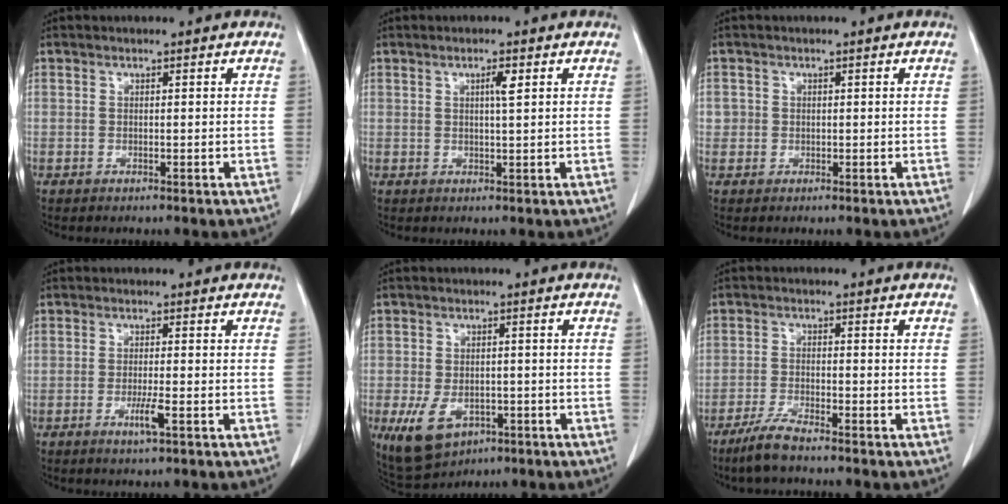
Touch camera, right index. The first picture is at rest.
{"total": 1.8, "force": [0.7, 0.1, 1.7], "torque": [-0.033, 0.000, 0.011]}
{"total": 1.5, "force": [0.1, 1.5, 0.1], "torque": [0.014, 0.007, 0.000]}
{"total": 2.9, "force": [-1.2, -0.1, 2.6], "torque": [-0.050, -0.005, -0.021]}
{"total": 7.8, "force": [-3.5, 5.0, 4.8], "torque": [-0.095, -0.004, -0.047]}
{"total": 4.8, "force": [-4.0, 0.1, 2.8], "torque": [-0.063, -0.013, -0.080]}